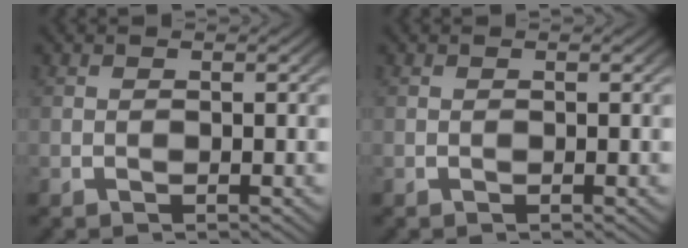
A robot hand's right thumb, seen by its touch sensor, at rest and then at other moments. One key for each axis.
{"total": 0.0}